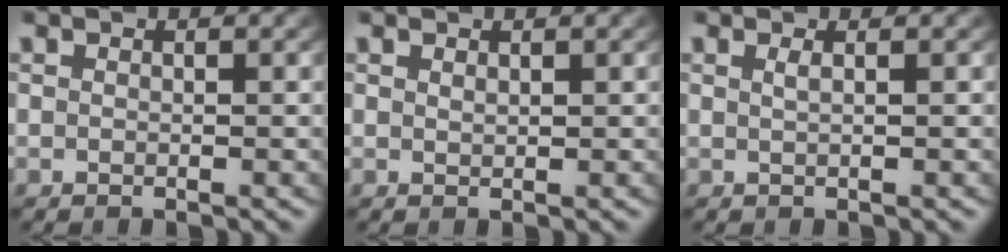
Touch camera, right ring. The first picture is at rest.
{"total": 0.6, "force": [0.5, -0.2, 0.1], "torque": [0.001, -0.006, 0.016]}
{"total": 0.7, "force": [0.2, -0.3, 0.6], "torque": [-0.017, -0.005, 0.008]}